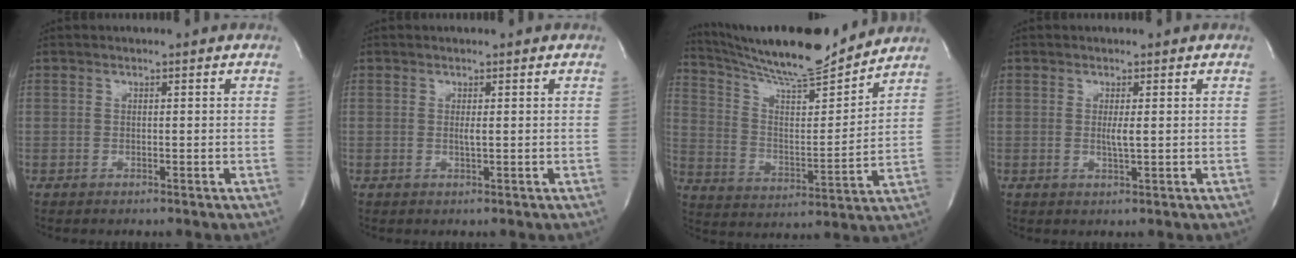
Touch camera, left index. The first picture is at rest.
{"total": 0.7, "force": [0.1, -0.1, 0.7], "torque": [-0.018, -0.004, 0.001]}
{"total": 18.2, "force": [16.7, 0.9, 7.2], "torque": [-0.132, -0.010, 0.276]}
{"total": 1.6, "force": [0.1, 0.0, 1.6], "torque": [-0.035, -0.006, 0.001]}